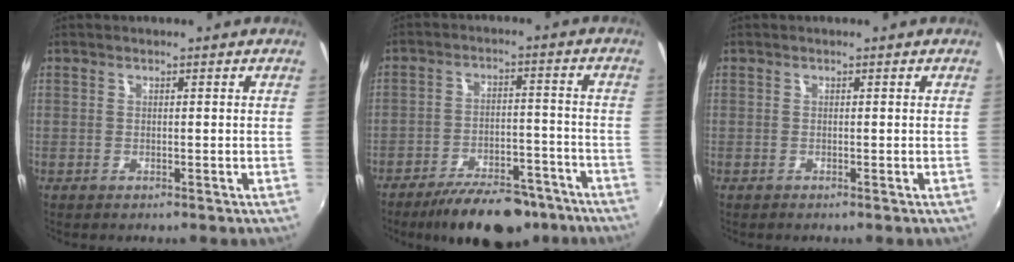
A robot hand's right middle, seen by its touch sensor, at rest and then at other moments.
{"total": 15.7, "force": [-12.5, 6.0, 7.5], "torque": [-0.133, -0.001, -0.171]}
{"total": 0.0}